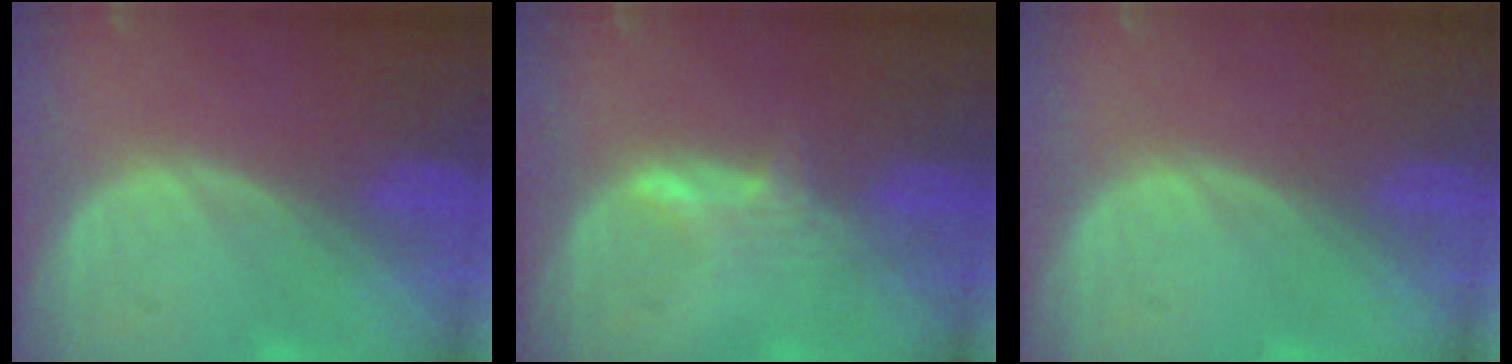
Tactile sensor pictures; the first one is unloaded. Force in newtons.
{"total": 2.6, "press": 2.5, "slide": 0.3}
{"total": 0.0}